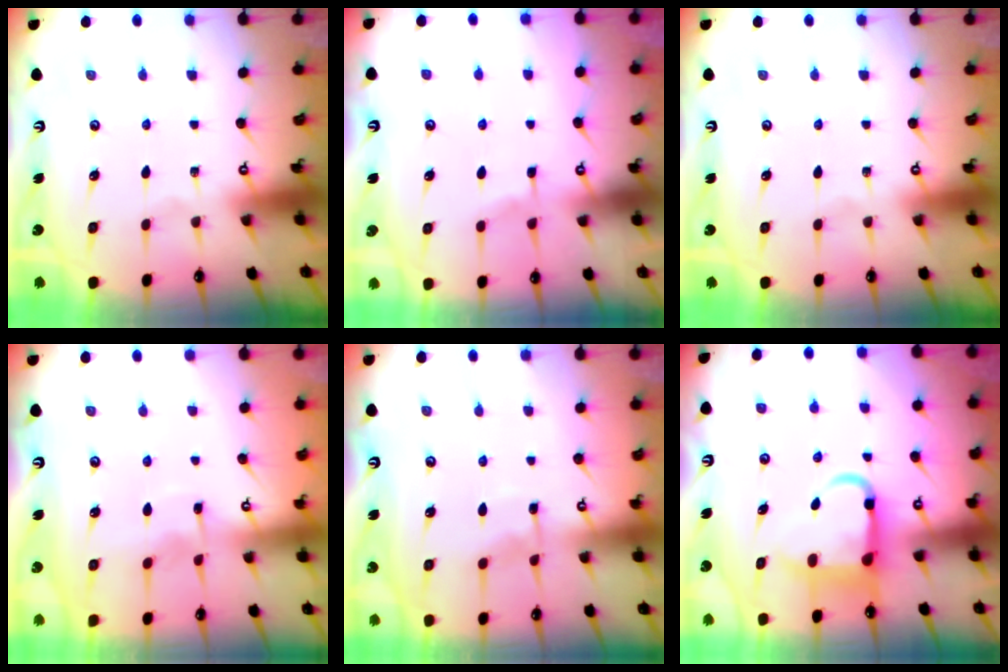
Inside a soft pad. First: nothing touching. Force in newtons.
{"total": 3.3, "press": 3.3, "slide": 0.6}
{"total": 0.0}
{"total": 2.9, "press": 2.9, "slide": 0.4}
{"total": 5.4, "press": 5.3, "slide": 0.5}
{"total": 8.7, "press": 8.6, "slide": 1.4}